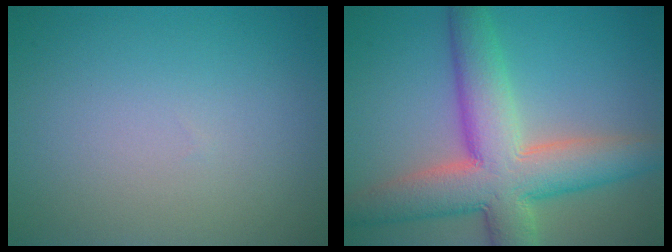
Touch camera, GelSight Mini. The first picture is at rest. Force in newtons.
{"total": 9.8, "press": 9.8, "slide": 0.5}